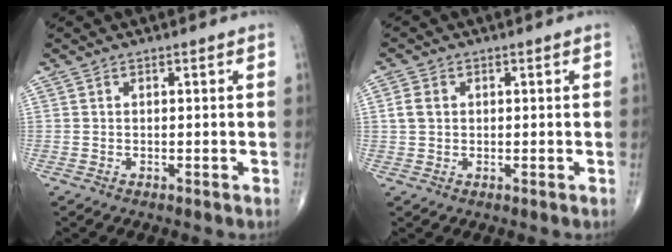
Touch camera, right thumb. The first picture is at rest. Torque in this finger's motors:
{"motor_torque": [-0.33, 0.32, 0.39, 0.17, -0.01]}